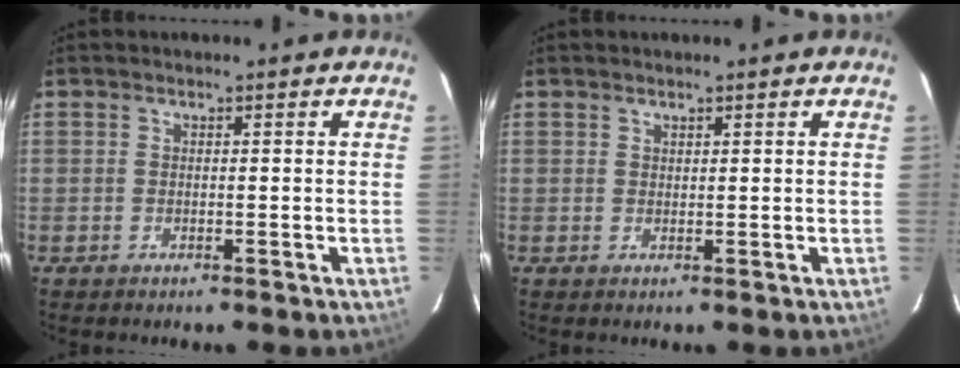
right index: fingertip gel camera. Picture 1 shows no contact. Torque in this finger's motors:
{"motor_torque": [-0.15, 0.07, -0.03, 0.00]}